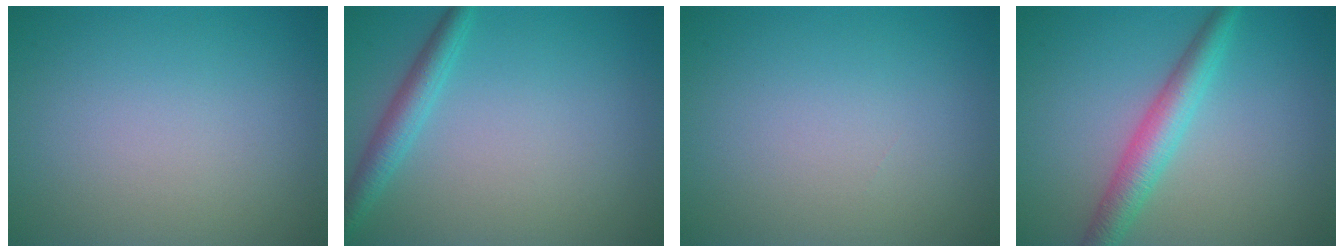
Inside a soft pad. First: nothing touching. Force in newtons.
{"total": 2.5, "press": 2.5, "slide": 0.1}
{"total": 0.0}
{"total": 3.8, "press": 3.8, "slide": 0.0}